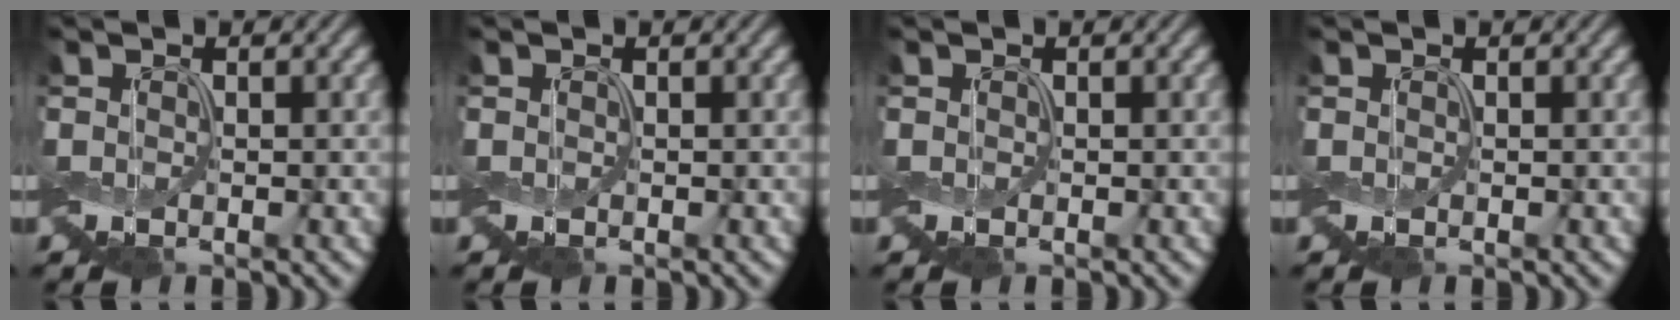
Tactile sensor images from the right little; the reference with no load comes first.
{"total": 0.0}
{"total": 0.0}
{"total": 0.0}